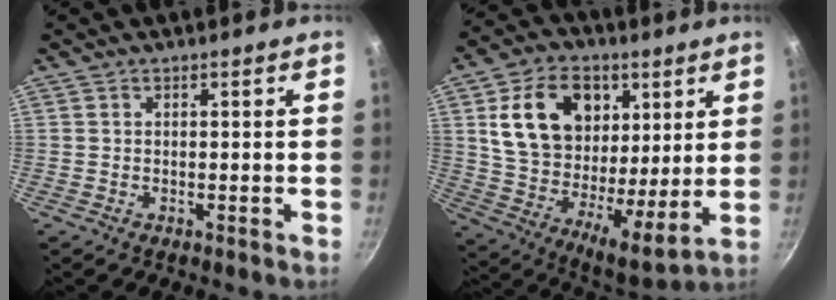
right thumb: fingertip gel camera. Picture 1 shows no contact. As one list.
[{"total": 21.3, "force": [8.0, 14.0, 13.9], "torque": [-0.215, -0.022, 0.131]}]